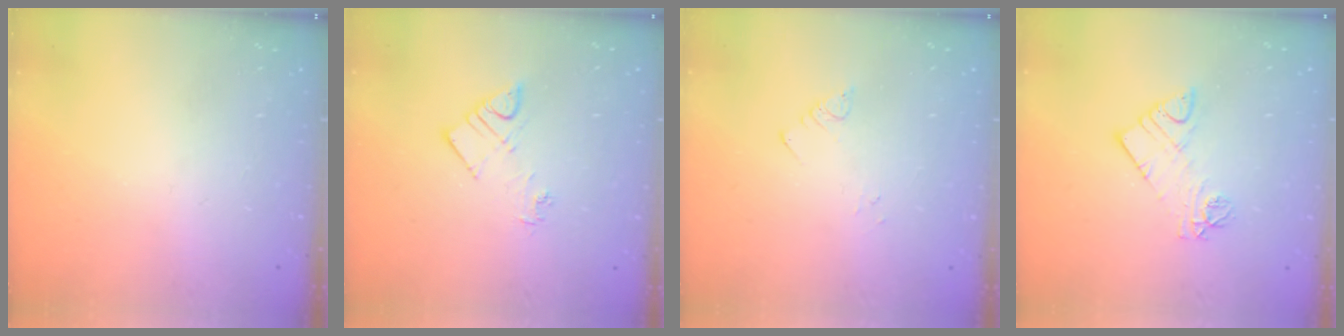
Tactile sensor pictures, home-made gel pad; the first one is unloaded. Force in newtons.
{"total": 7.3, "press": 7.2, "slide": 0.7}
{"total": 1.9, "press": 1.9, "slide": 0.2}
{"total": 9.4, "press": 9.4, "slide": 0.7}